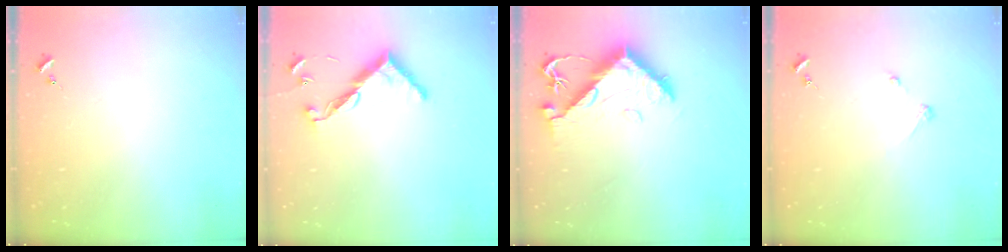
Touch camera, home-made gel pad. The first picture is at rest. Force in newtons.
{"total": 10.9, "press": 10.9, "slide": 0.4}
{"total": 12.3, "press": 12.2, "slide": 1.5}
{"total": 2.7, "press": 2.7, "slide": 0.3}